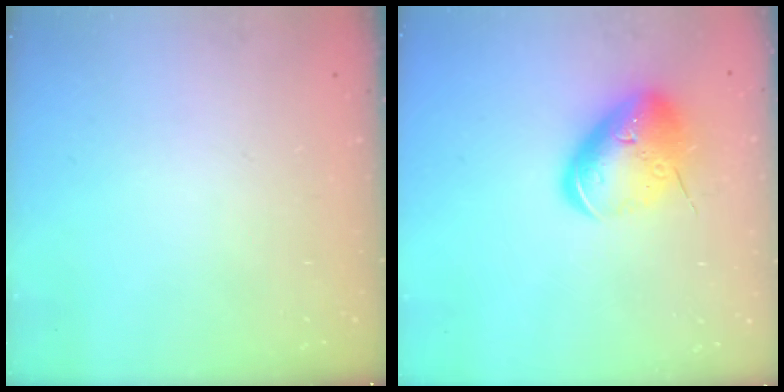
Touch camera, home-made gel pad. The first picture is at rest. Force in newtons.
{"total": 15.1, "press": 14.9, "slide": 2.5}